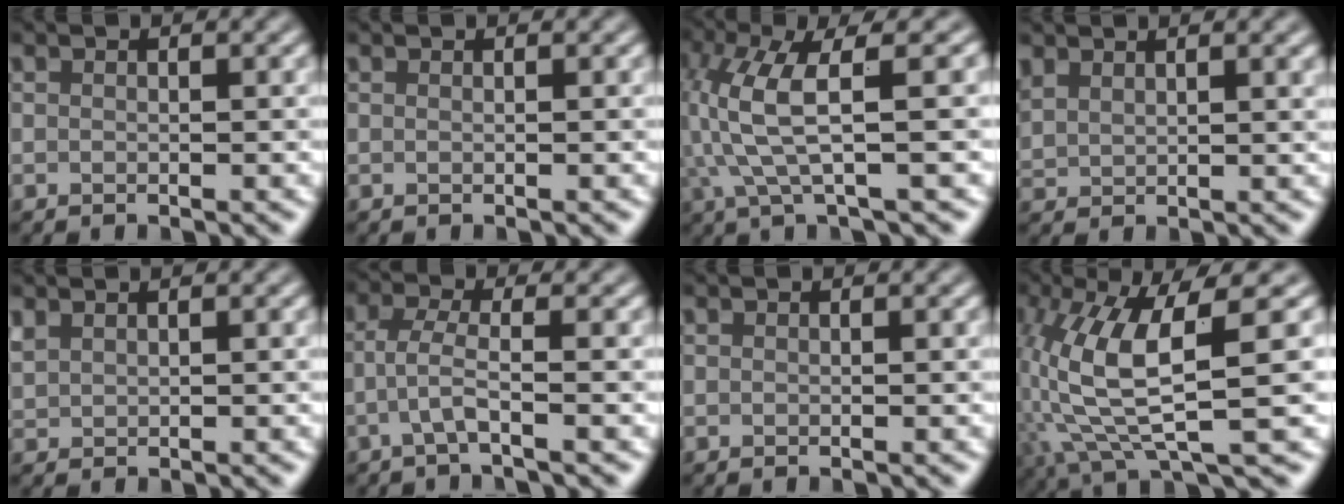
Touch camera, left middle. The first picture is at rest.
{"total": 0.5, "force": [0.3, 0.3, 0.4], "torque": [0.000, 0.001, -0.002]}
{"total": 6.5, "force": [0.7, 1.5, 6.2], "torque": [-0.144, 0.004, 0.015]}
{"total": 3.2, "force": [2.6, 1.1, 1.6], "torque": [-0.041, 0.009, 0.053]}
{"total": 1.1, "force": [1.0, 0.4, 0.2], "torque": [-0.012, 0.003, 0.026]}
{"total": 2.4, "force": [-1.0, 0.2, 2.2], "torque": [-0.048, 0.004, -0.029]}
{"total": 0.0}
{"total": 9.3, "force": [1.0, 1.9, 9.0], "torque": [-0.174, -0.004, 0.022]}